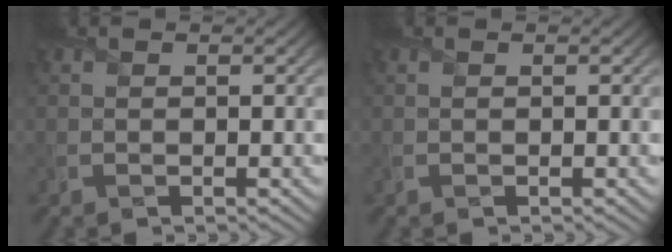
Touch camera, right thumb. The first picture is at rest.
{"total": 0.0}